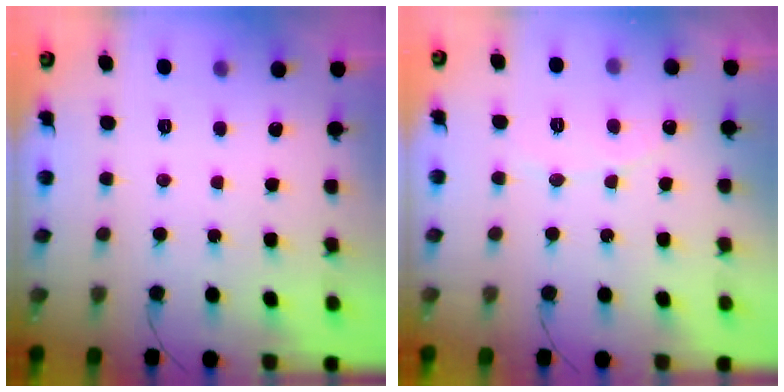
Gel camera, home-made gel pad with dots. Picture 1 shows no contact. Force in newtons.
{"total": 5.3, "press": 5.2, "slide": 0.2}